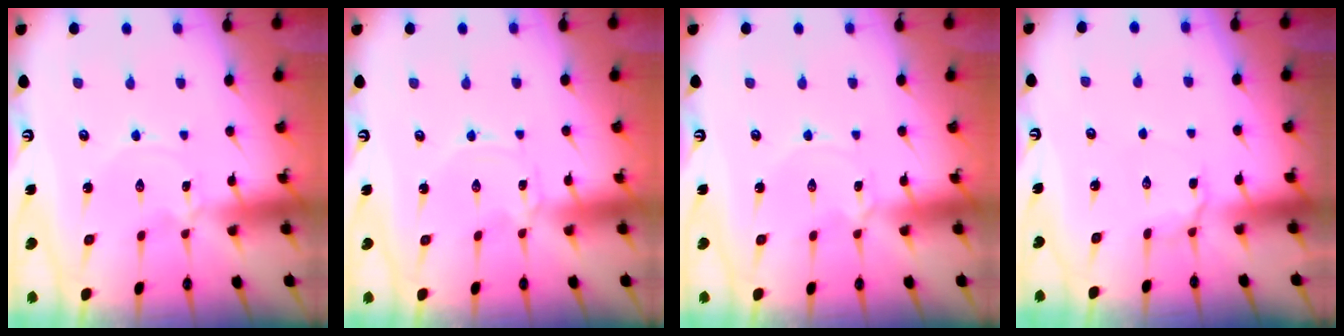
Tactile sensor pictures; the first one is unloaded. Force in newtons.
{"total": 0.0}
{"total": 1.9, "press": 1.9, "slide": 0.4}
{"total": 5.1, "press": 5.0, "slide": 1.0}